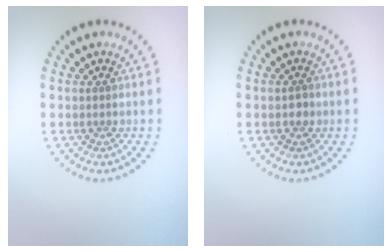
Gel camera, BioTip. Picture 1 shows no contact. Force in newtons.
{"total": 0.9, "press": 0.9, "slide": 0.2}